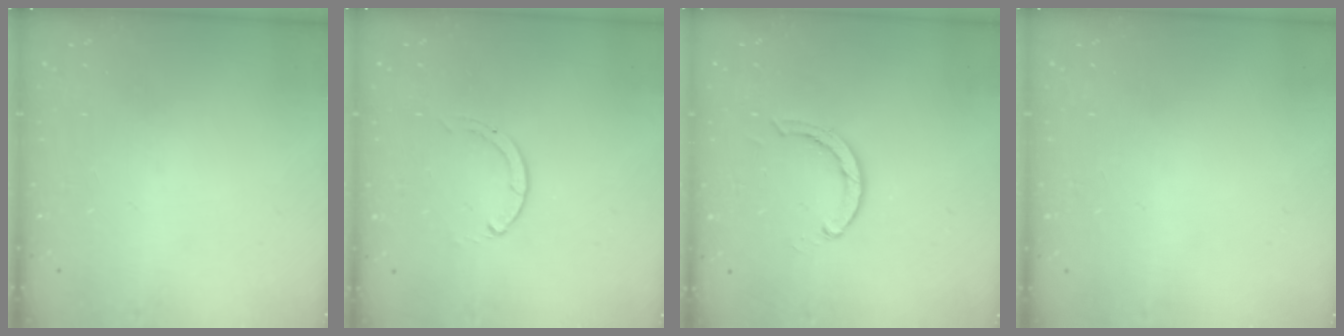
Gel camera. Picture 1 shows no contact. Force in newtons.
{"total": 0.0}
{"total": 2.9, "press": 2.9, "slide": 0.4}
{"total": 2.5, "press": 2.5, "slide": 0.2}